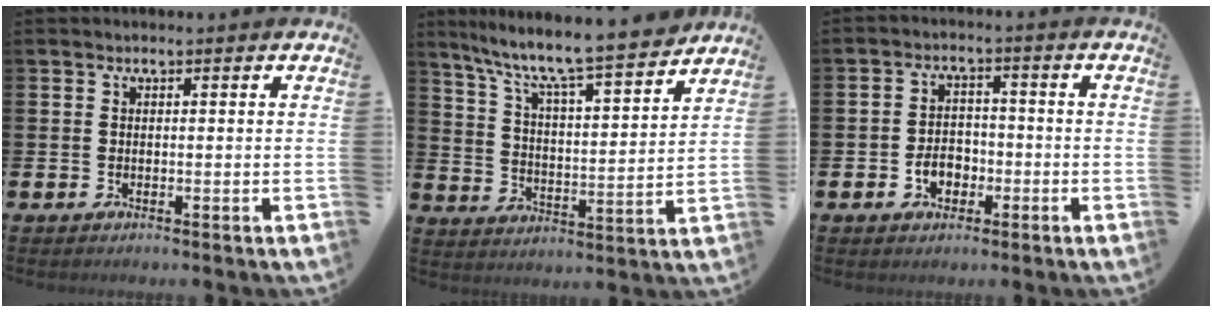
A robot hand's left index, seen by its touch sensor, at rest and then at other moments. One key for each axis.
{"total": 8.9, "fx": 8.2, "fy": 0.4, "fz": 3.4, "tx": -0.096, "ty": -0.065, "tz": 0.135}
{"total": 3.6, "fx": -1.4, "fy": 2.7, "fz": 1.9, "tx": -0.024, "ty": -0.002, "tz": -0.034}